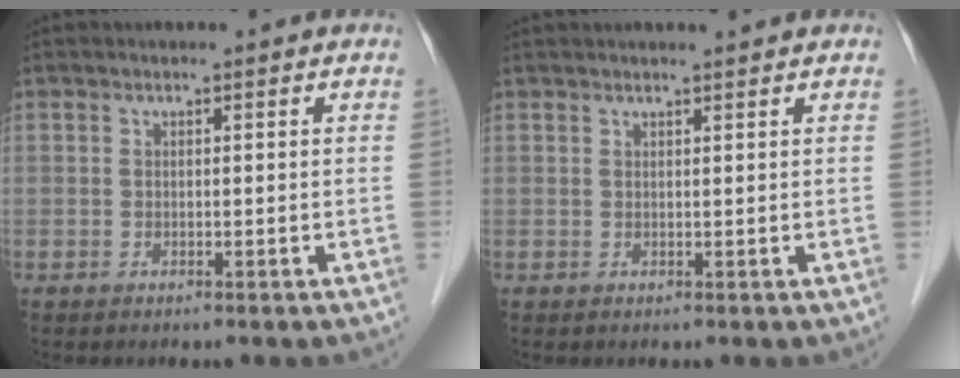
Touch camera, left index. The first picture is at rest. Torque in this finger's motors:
{"motor_torque": [0.81, -0.72, 0.24, 0.05]}